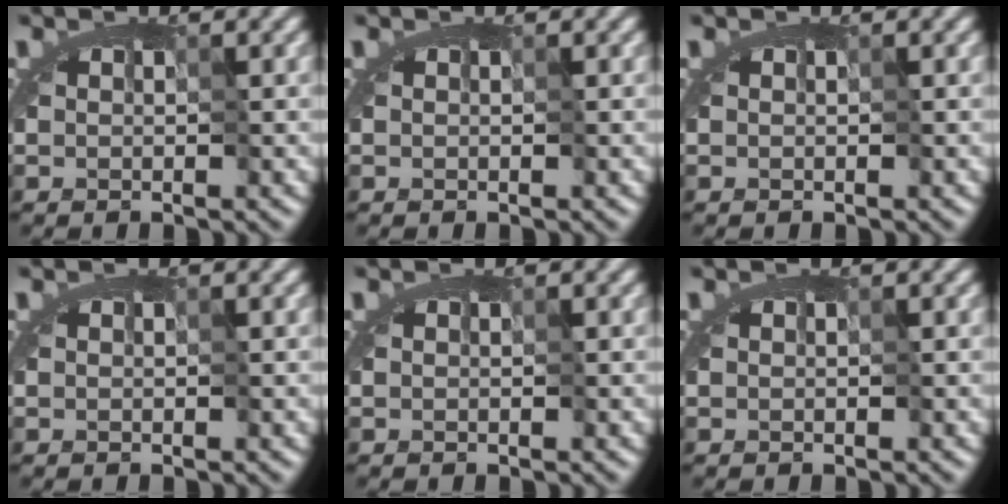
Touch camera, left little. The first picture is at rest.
{"total": 0.0}
{"total": 0.0}
{"total": 0.0}
{"total": 0.0}
{"total": 0.0}